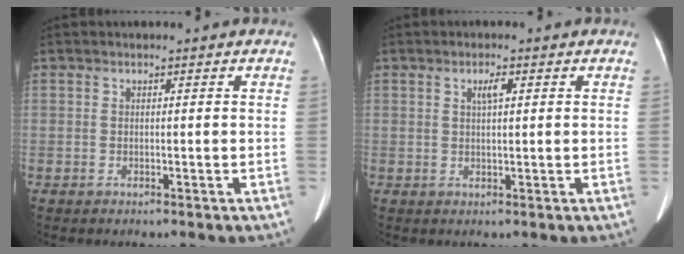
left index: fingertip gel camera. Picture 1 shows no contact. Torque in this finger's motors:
{"motor_torque": [-0.02, -0.10, 0.02, 0.03]}